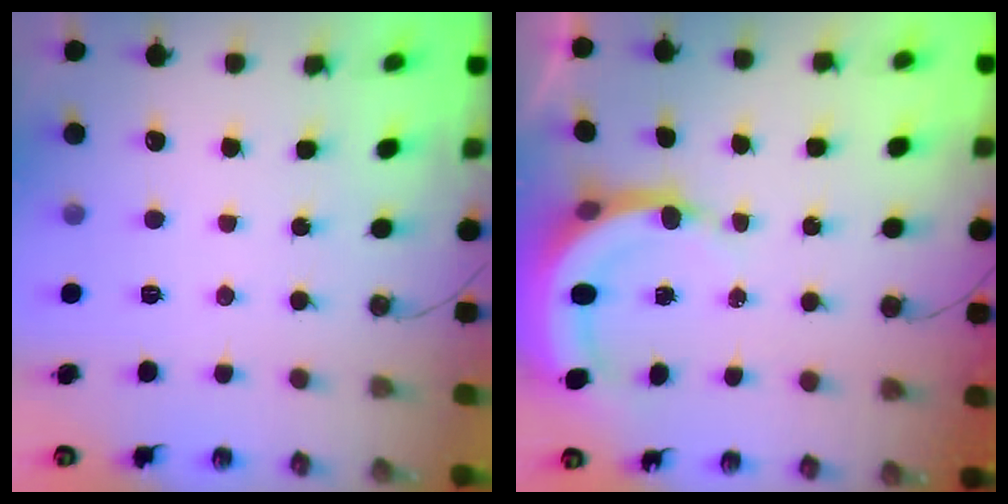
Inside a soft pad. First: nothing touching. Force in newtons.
{"total": 5.9, "press": 5.9, "slide": 0.4}